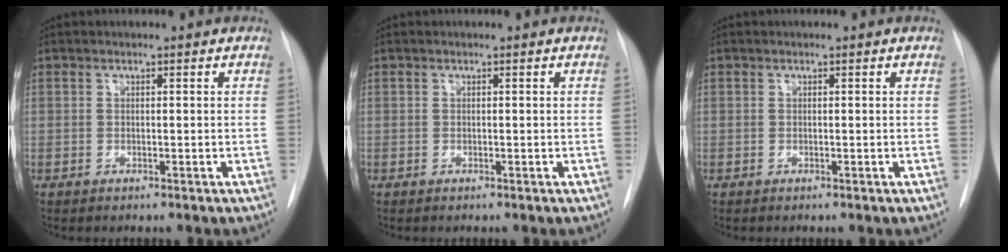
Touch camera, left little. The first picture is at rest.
{"total": 0.0}
{"total": 0.0}